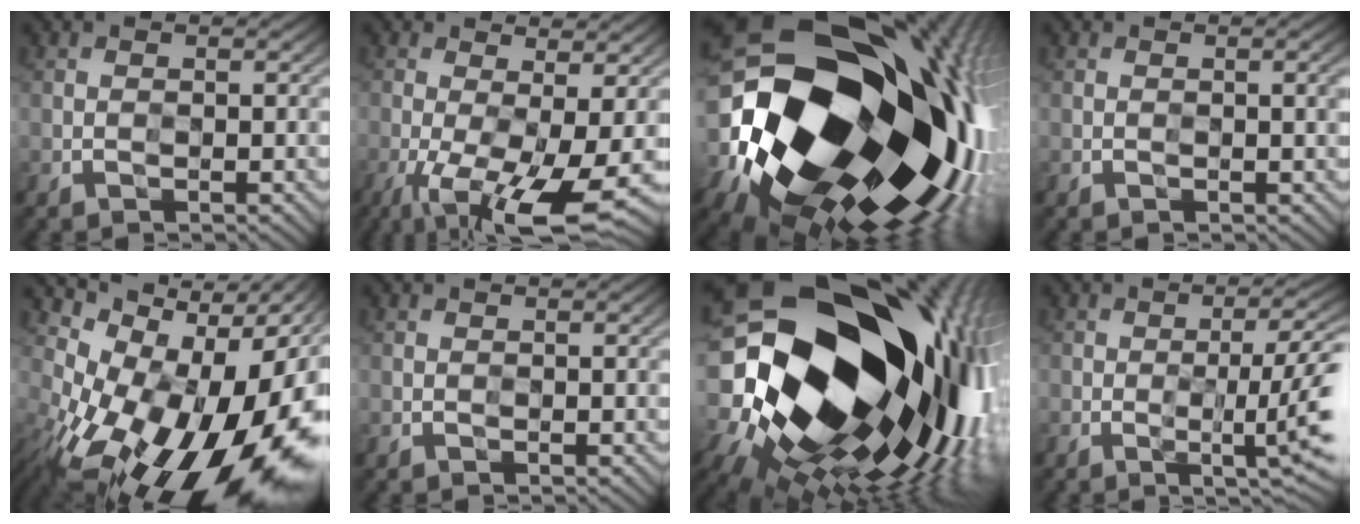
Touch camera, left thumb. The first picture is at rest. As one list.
[{"total": 12.3, "force": [-5.2, 4.6, 10.1], "torque": [-0.184, -0.019, -0.075]}, {"total": 22.4, "force": [-1.3, 15.6, 16.0], "torque": [-0.284, -0.037, -0.049]}, {"total": 2.5, "force": [0.1, 0.5, 2.4], "torque": [-0.032, 0.002, 0.005]}, {"total": 18.0, "force": [-3.9, 10.2, 14.3], "torque": [-0.181, -0.024, -0.048]}, {"total": 0.7, "force": [0.1, 0.1, 0.7], "torque": [-0.009, 0.001, 0.002]}, {"total": 21.7, "force": [1.9, 14.7, 15.8], "torque": [-0.323, -0.003, 0.029]}, {"total": 8.8, "force": [-1.7, 2.1, 8.4], "torque": [-0.109, 0.010, -0.025]}]